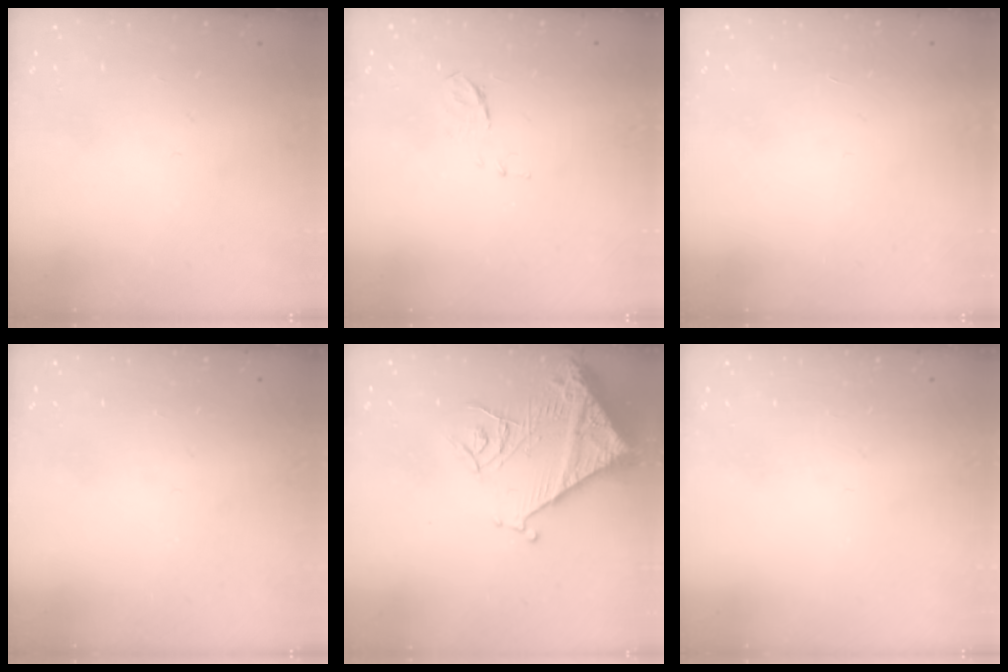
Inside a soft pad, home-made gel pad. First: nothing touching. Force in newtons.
{"total": 5.8, "press": 5.8, "slide": 0.7}
{"total": 1.5, "press": 1.5, "slide": 0.1}
{"total": 0.0}
{"total": 14.6, "press": 14.5, "slide": 1.6}
{"total": 0.0}